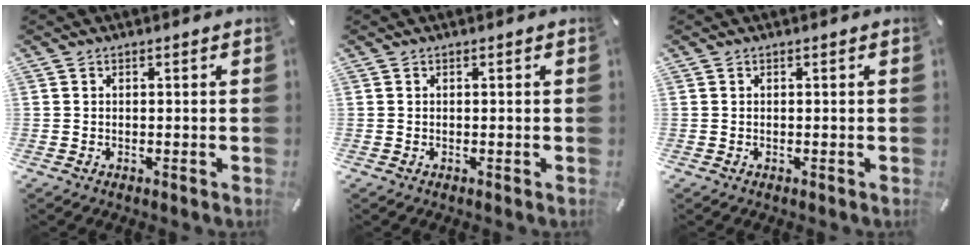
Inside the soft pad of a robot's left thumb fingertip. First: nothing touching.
{"total": 0.0}
{"total": 0.0}